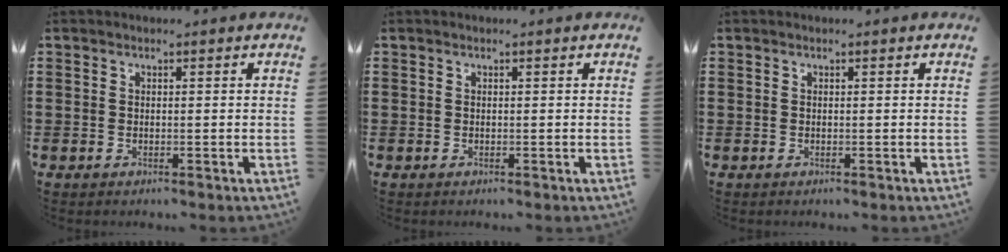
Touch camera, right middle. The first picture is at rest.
{"total": 0.0}
{"total": 0.0}